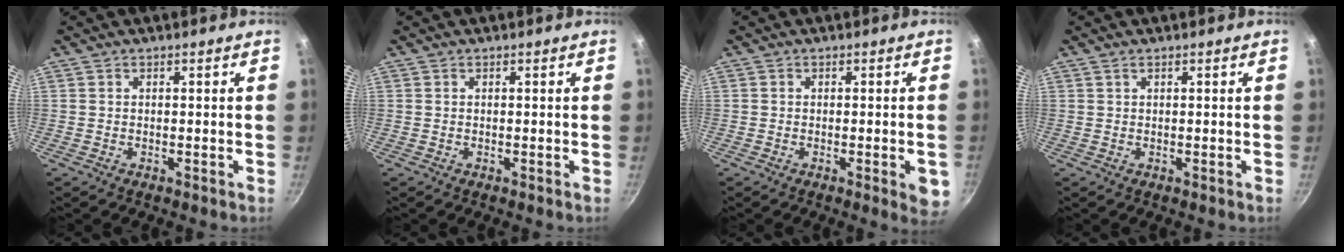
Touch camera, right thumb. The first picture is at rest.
{"total": 0.0}
{"total": 4.2, "force": [-1.3, 1.1, 3.9], "torque": [-0.037, -0.001, -0.017]}
{"total": 0.6, "force": [0.5, 0.0, 0.4], "torque": [-0.007, -0.002, 0.011]}